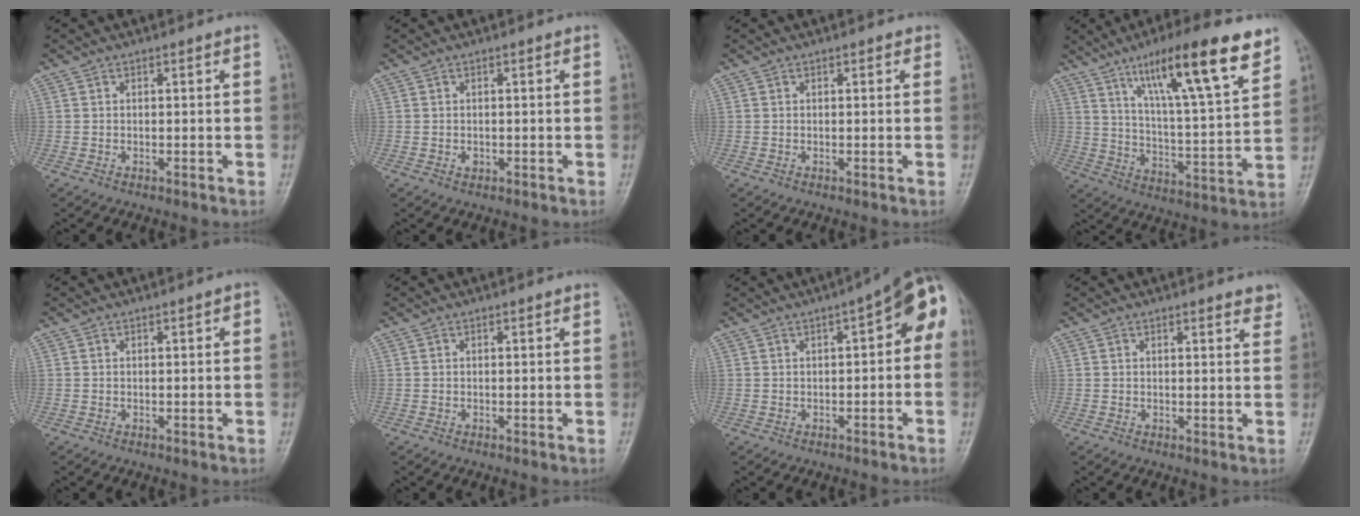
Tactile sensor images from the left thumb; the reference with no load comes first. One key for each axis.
{"total": 0.8, "fx": -0.3, "fy": 0.7, "fz": 0.4, "tx": -0.003, "ty": 0.005, "tz": -0.002}
{"total": 0.9, "fx": 0.4, "fy": 0.5, "fz": 0.7, "tx": -0.004, "ty": 0.001, "tz": 0.001}
{"total": 19.6, "fx": 11.9, "fy": 3.4, "fz": 15.2, "tx": -0.222, "ty": -0.047, "tz": 0.197}
{"total": 1.0, "fx": 0.1, "fy": 0.4, "fz": 0.9, "tx": -0.010, "ty": 0.002, "tz": 0.000}
{"total": 0.0}
{"total": 8.8, "fx": 0.9, "fy": 3.6, "fz": 8.0, "tx": -0.080, "ty": 0.036, "tz": -0.002}
{"total": 2.8, "fx": 2.2, "fy": 0.7, "fz": 1.7, "tx": -0.010, "ty": -0.006, "tz": 0.025}